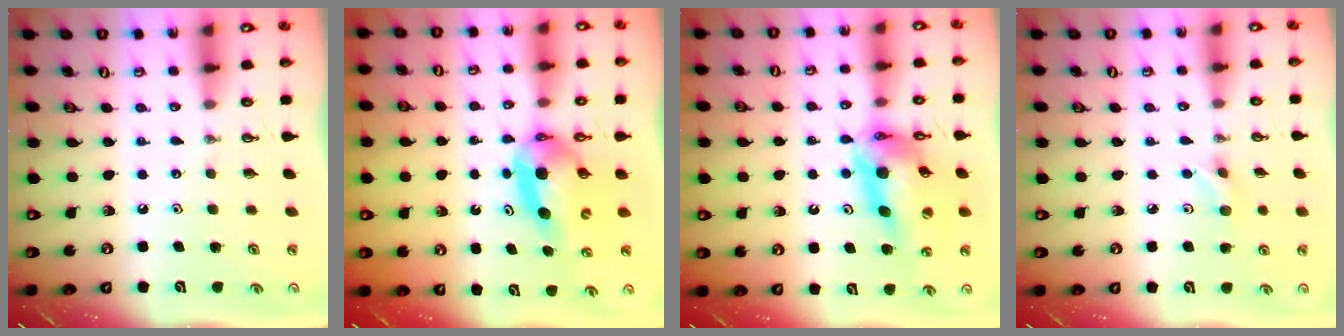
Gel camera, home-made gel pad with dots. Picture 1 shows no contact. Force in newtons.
{"total": 8.0, "press": 8.0, "slide": 0.5}
{"total": 16.6, "press": 16.5, "slide": 1.6}
{"total": 3.9, "press": 3.8, "slide": 0.7}